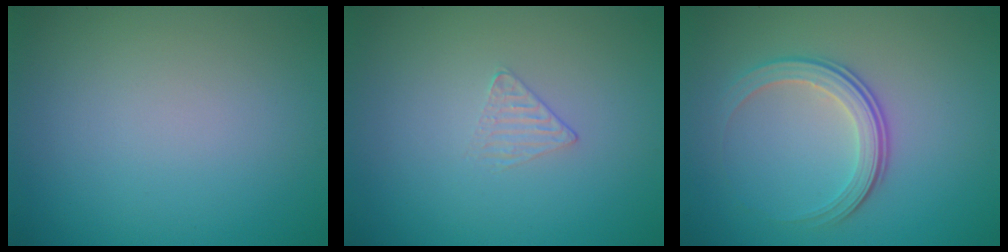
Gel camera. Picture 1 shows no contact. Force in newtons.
{"total": 1.0, "press": 0.3, "slide": 0.9}
{"total": 3.2, "press": 2.6, "slide": 1.9}